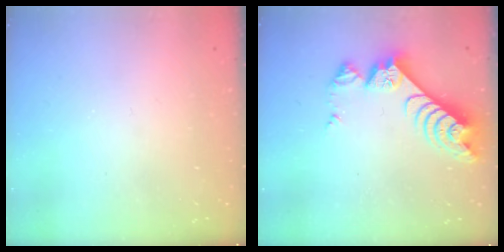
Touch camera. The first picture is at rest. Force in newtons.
{"total": 10.1, "press": 10.0, "slide": 1.0}